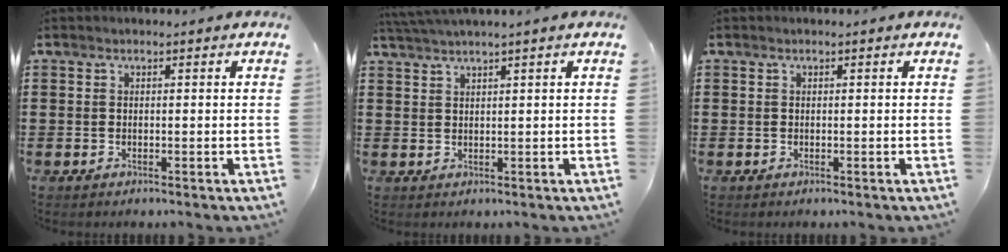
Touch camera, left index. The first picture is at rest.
{"total": 1.9, "force": [1.7, -0.4, 0.7], "torque": [-0.016, 0.001, 0.033]}
{"total": 0.0}